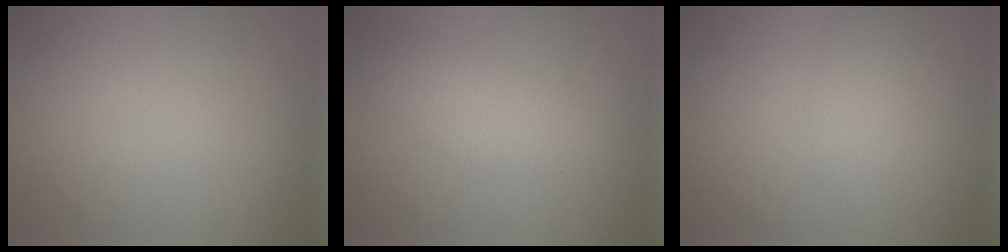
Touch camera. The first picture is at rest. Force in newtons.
{"total": 2.7, "press": 2.7, "slide": 0.1}
{"total": 1.7, "press": 1.7, "slide": 0.1}